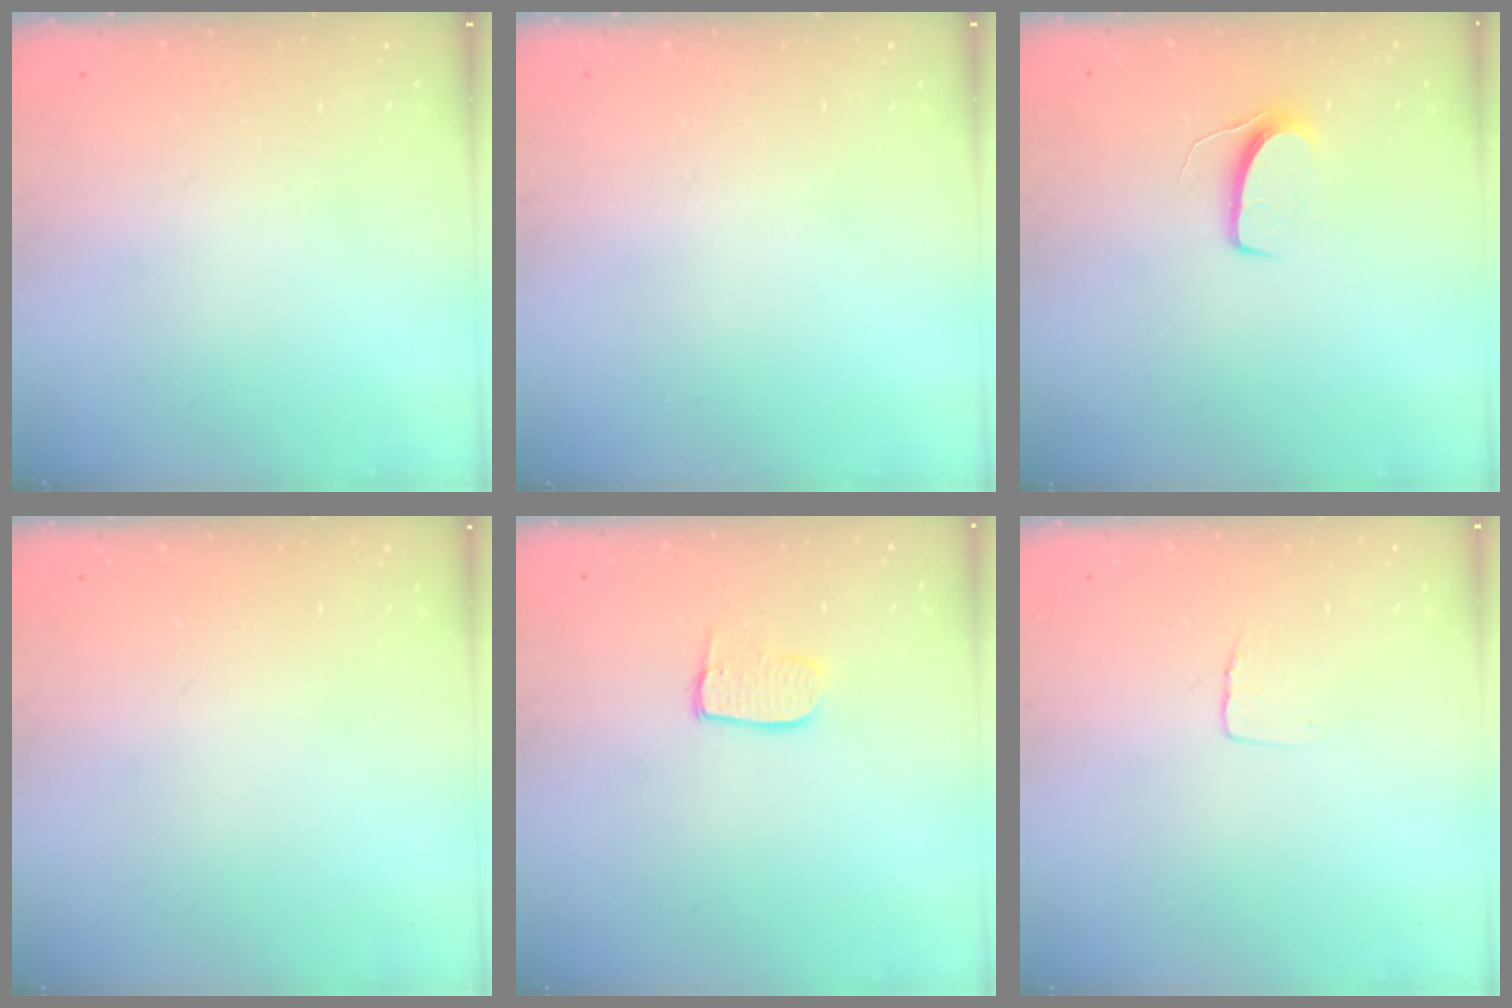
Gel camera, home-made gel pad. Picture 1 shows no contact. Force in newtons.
{"total": 0.0}
{"total": 6.6, "press": 6.6, "slide": 0.5}
{"total": 0.0}
{"total": 7.0, "press": 7.0, "slide": 0.3}
{"total": 4.1, "press": 4.1, "slide": 0.3}